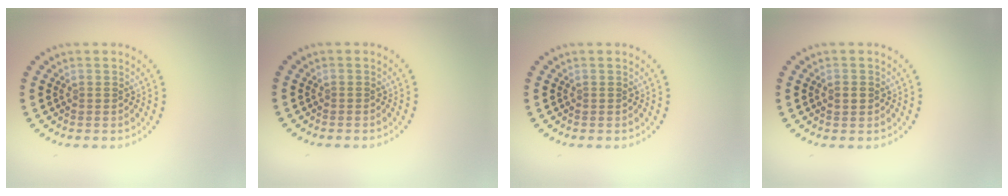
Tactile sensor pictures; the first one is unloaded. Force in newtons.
{"total": 0.0}
{"total": 0.0}
{"total": 1.4, "press": 1.4, "slide": 0.1}